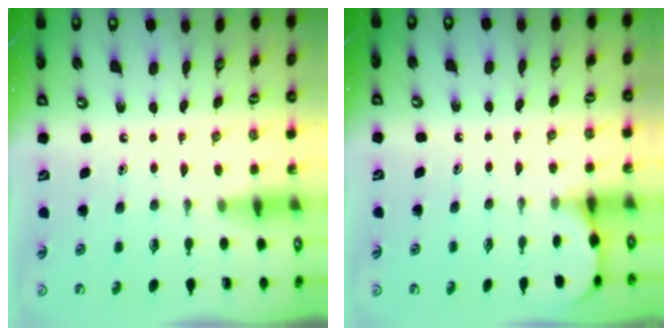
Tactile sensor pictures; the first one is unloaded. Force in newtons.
{"total": 2.4, "press": 2.4, "slide": 0.2}